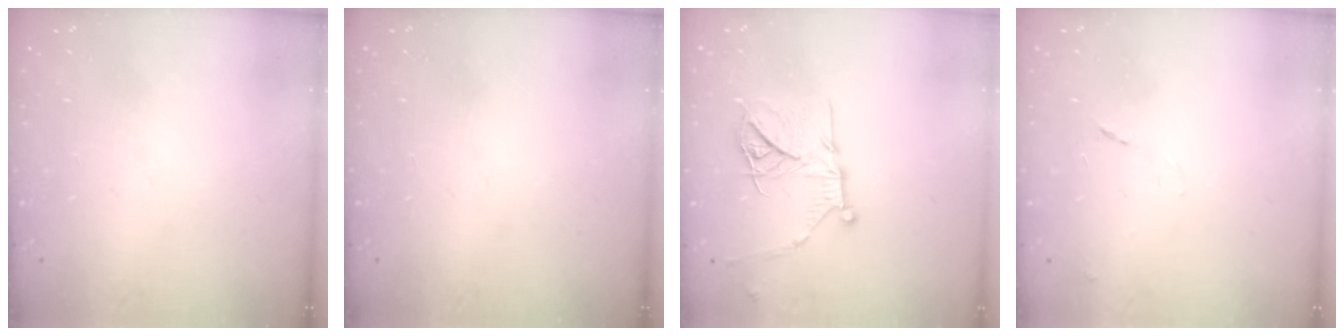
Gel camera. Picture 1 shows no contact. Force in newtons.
{"total": 0.0}
{"total": 17.1, "press": 17.0, "slide": 1.5}
{"total": 7.6, "press": 7.6, "slide": 0.9}